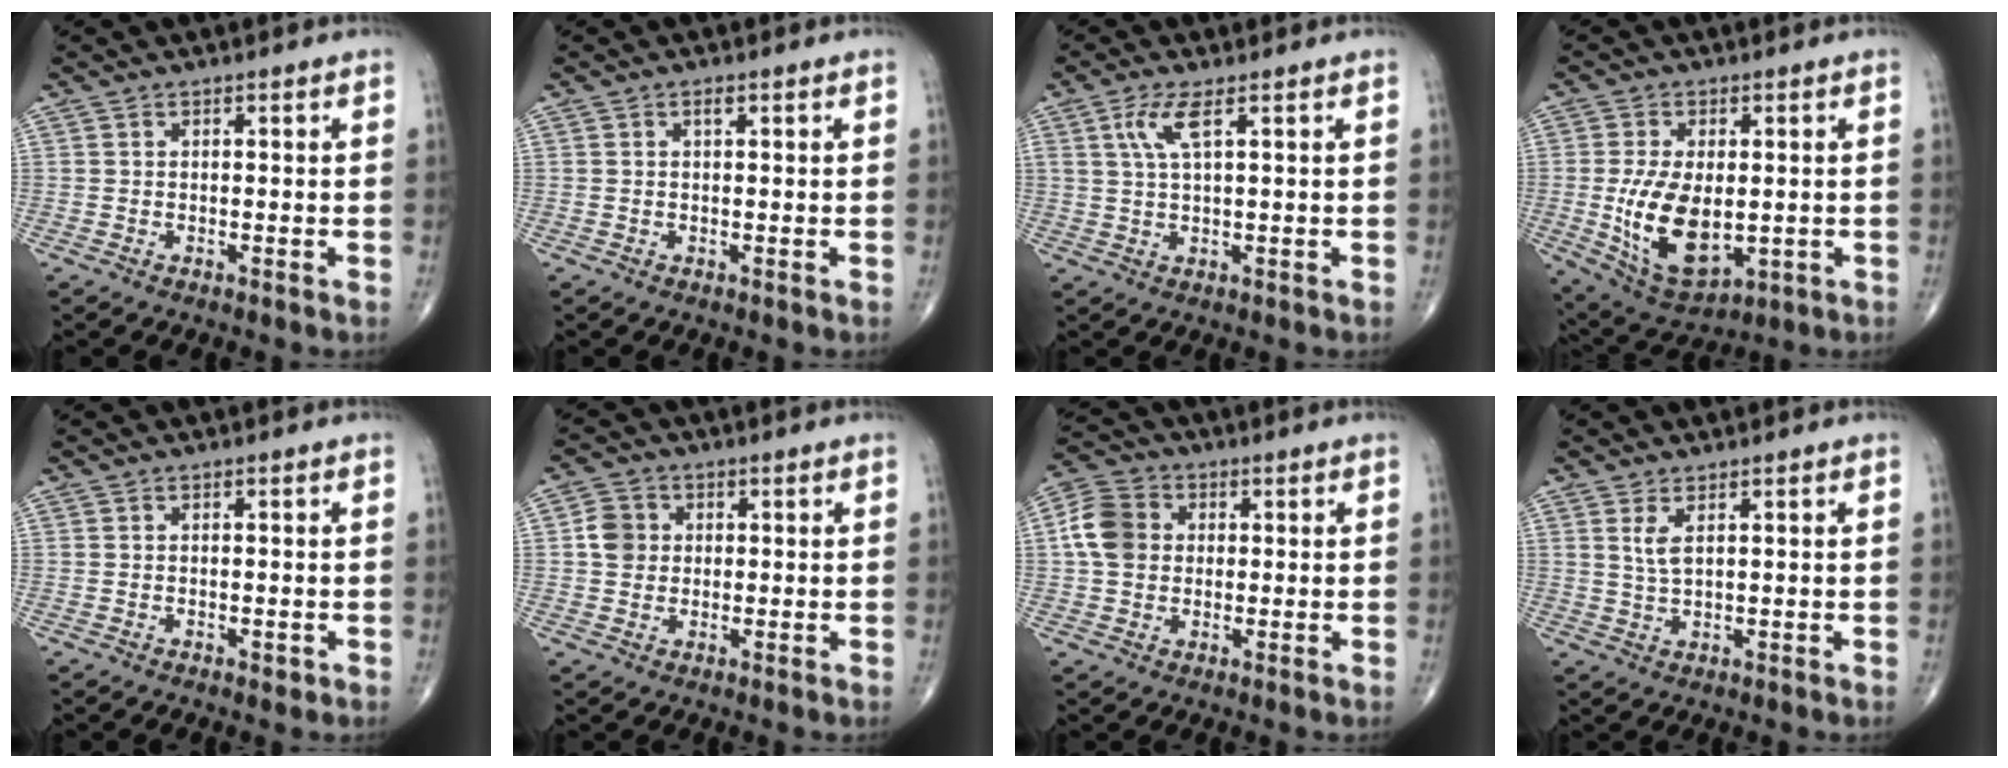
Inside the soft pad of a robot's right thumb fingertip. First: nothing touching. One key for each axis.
{"total": 0.9, "fx": 0.3, "fy": 0.2, "fz": 0.8, "tx": -0.013, "ty": 0.001, "tz": 0.004}
{"total": 4.7, "fx": 1.9, "fy": 1.0, "fz": 4.2, "tx": -0.102, "ty": -0.002, "tz": 0.045}
{"total": 13.9, "fx": -1.2, "fy": 7.6, "fz": 11.6, "tx": -0.200, "ty": -0.013, "tz": 0.001}
{"total": 1.0, "fx": -0.5, "fy": 0.5, "fz": 0.8, "tx": -0.009, "ty": -0.001, "tz": -0.006}
{"total": 4.7, "fx": 0.5, "fy": 4.2, "fz": 2.1, "tx": -0.024, "ty": 0.005, "tz": 0.001}
{"total": 8.1, "fx": 0.8, "fy": 6.6, "fz": 4.6, "tx": -0.079, "ty": 0.015, "tz": 0.005}
{"total": 2.9, "fx": 1.2, "fy": 1.0, "fz": 2.4, "tx": -0.052, "ty": -0.007, "tz": 0.033}